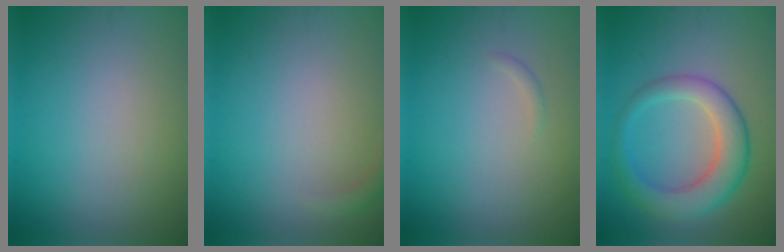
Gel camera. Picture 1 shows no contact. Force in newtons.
{"total": 1.0, "press": 1.0, "slide": 0.2}
{"total": 0.6, "press": 0.5, "slide": 0.1}
{"total": 5.6, "press": 5.6, "slide": 0.1}